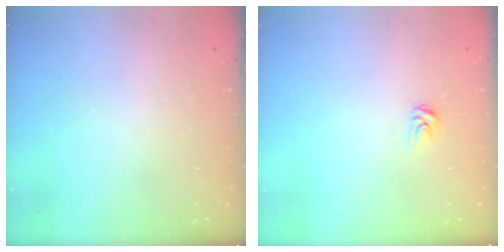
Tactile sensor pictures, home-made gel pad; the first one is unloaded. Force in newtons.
{"total": 3.8, "press": 3.8, "slide": 0.2}